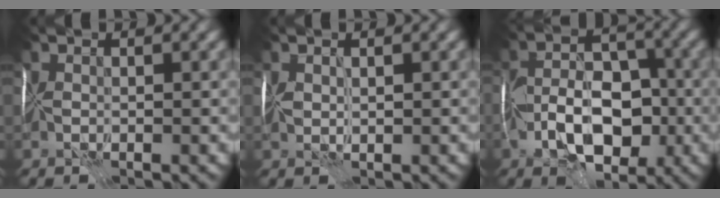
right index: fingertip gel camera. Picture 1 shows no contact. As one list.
[{"total": 0.9, "force": [0.1, -0.7, -0.5], "torque": [0.019, -0.007, 0.005]}, {"total": 7.1, "force": [-3.2, 3.5, 5.2], "torque": [-0.071, -0.005, -0.063]}]